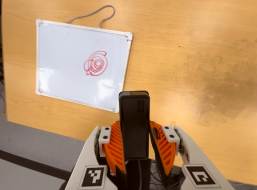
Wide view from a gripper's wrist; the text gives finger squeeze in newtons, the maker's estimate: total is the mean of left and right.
{"total": 3.9, "left": 2.8, "right": 5.1}